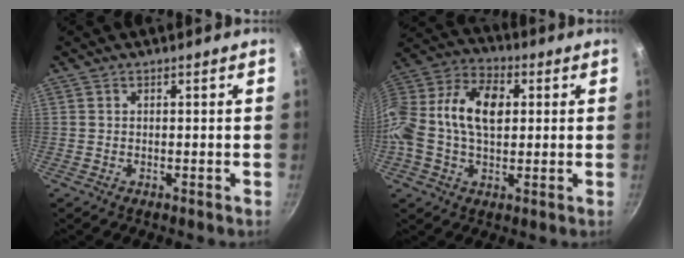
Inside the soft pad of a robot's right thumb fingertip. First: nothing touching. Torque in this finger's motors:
{"motor_torque": [0.38, 0.38, 0.68, 0.54, 0.37]}